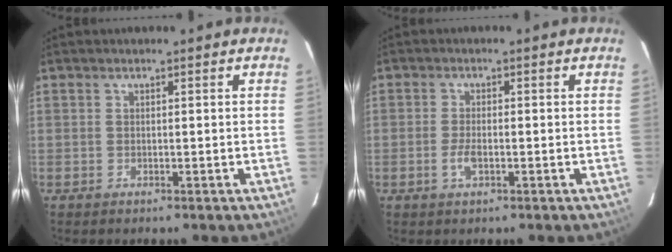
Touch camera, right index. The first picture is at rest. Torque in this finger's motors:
{"motor_torque": [0.41, -0.10, 0.04, 0.02]}